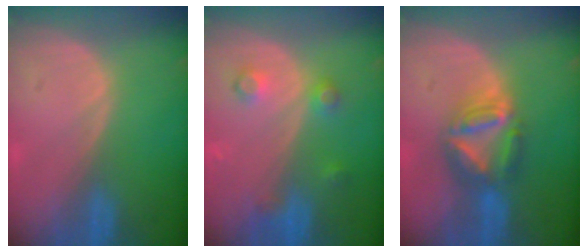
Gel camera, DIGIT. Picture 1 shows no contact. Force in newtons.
{"total": 4.0, "press": 3.6, "slide": 1.8}
{"total": 7.4, "press": 6.5, "slide": 3.6}